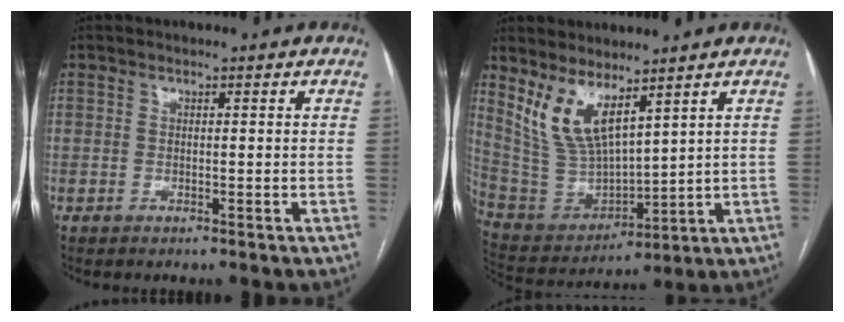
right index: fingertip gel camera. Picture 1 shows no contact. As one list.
[{"total": 9.9, "force": [6.6, 3.2, 6.7], "torque": [-0.147, -0.007, 0.156]}]